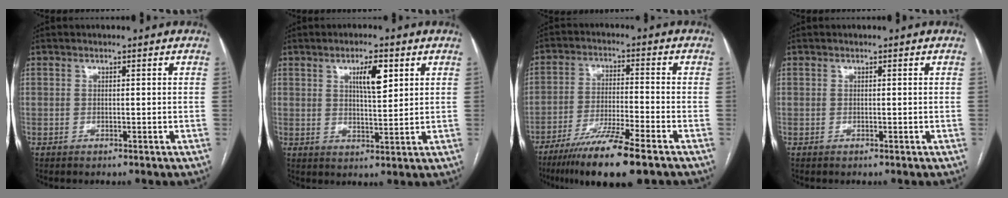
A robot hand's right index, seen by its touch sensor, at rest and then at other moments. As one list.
[{"total": 5.6, "force": [2.5, 1.4, 4.8], "torque": [-0.079, 0.002, 0.044]}, {"total": 11.8, "force": [-8.2, 0.3, 8.5], "torque": [-0.148, -0.031, -0.140]}, {"total": 0.0}]